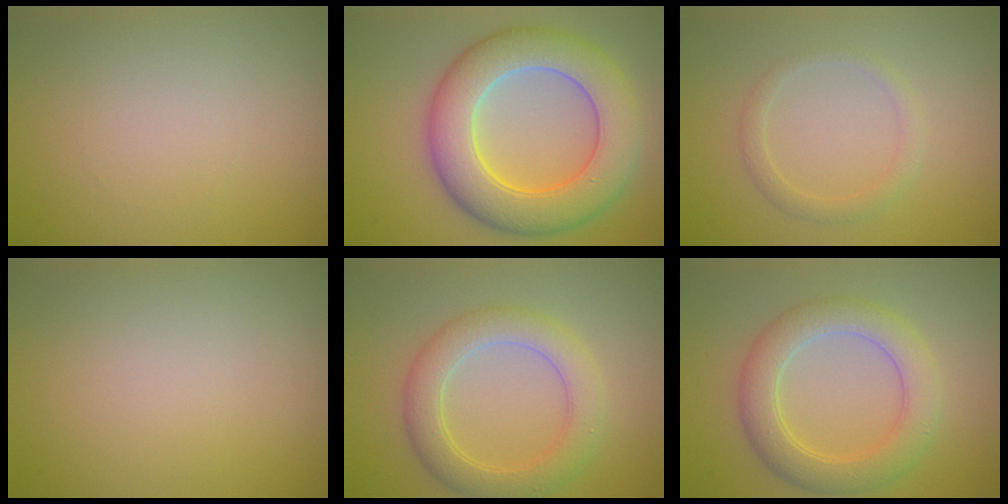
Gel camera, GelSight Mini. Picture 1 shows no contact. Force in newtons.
{"total": 9.3, "press": 9.3, "slide": 0.2}
{"total": 1.6, "press": 1.6, "slide": 0.0}
{"total": 0.0}
{"total": 4.7, "press": 4.7, "slide": 0.1}
{"total": 5.0, "press": 5.0, "slide": 0.3}